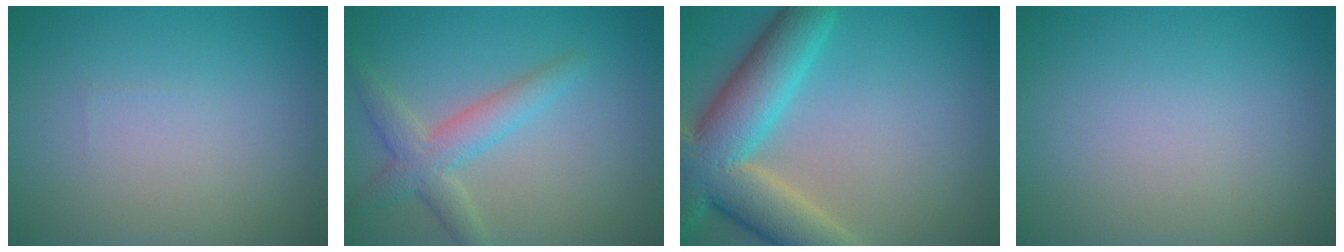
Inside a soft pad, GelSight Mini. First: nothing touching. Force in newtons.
{"total": 3.8, "press": 3.8, "slide": 0.3}
{"total": 10.0, "press": 10.0, "slide": 0.7}
{"total": 0.0}